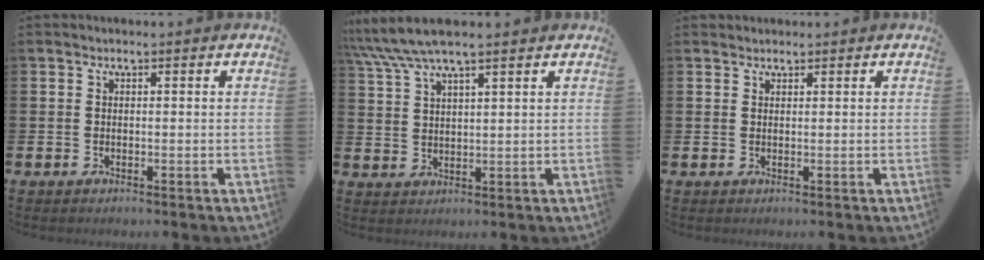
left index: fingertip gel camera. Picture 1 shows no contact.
{"total": 5.8, "force": [5.0, 0.7, 2.8], "torque": [-0.070, -0.013, 0.091]}
{"total": 1.1, "force": [1.0, 0.4, -0.1], "torque": [0.011, 0.001, 0.017]}